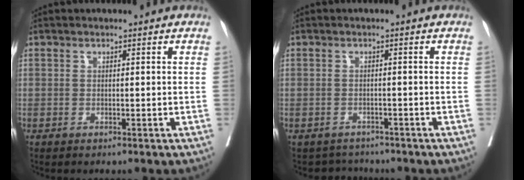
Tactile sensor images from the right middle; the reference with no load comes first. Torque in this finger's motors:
{"motor_torque": [0.12, -0.13, 0.00, -0.01]}